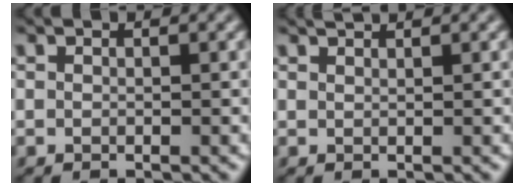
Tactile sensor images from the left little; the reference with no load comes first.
{"total": 0.8, "force": [0.7, -0.2, 0.1], "torque": [-0.008, 0.004, 0.015]}